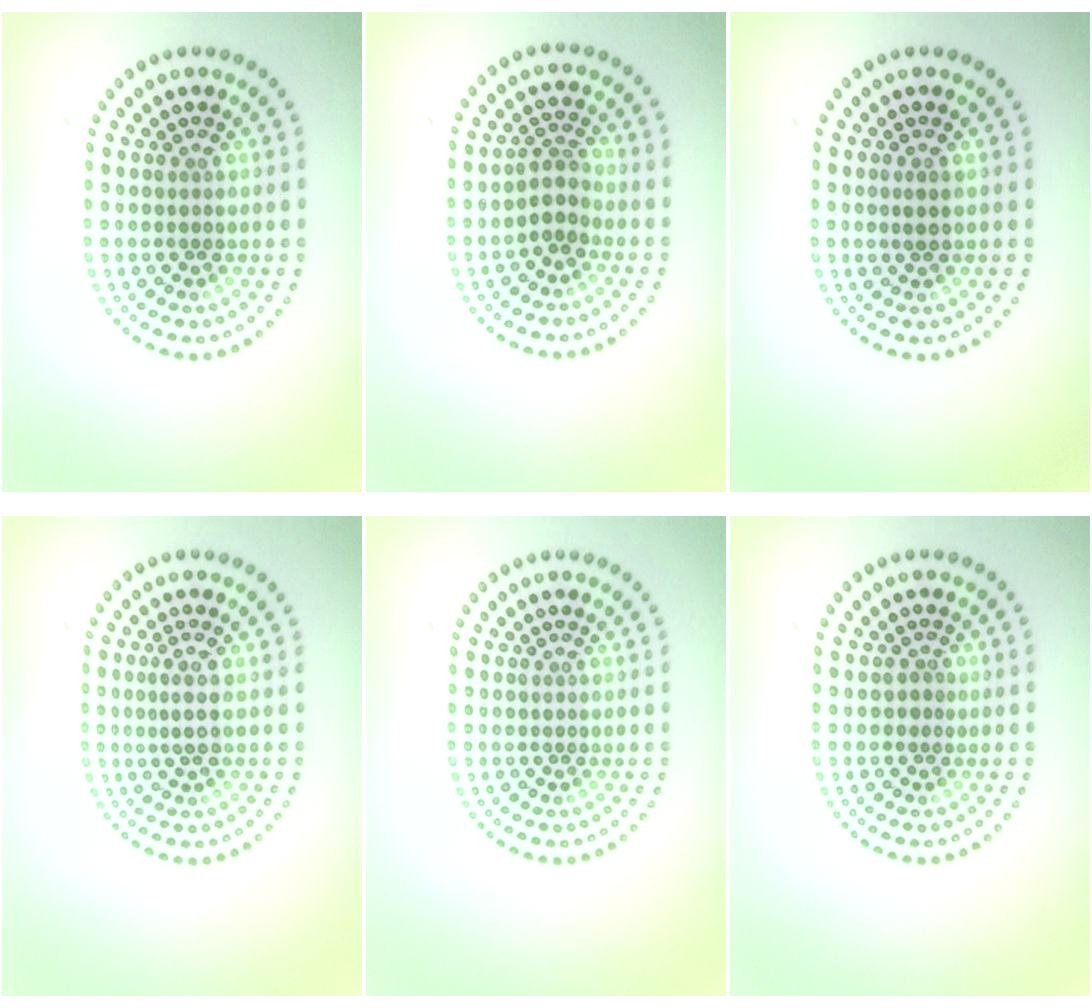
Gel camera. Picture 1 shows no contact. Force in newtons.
{"total": 2.2, "press": 1.9, "slide": 1.2}
{"total": 1.0, "press": 0.9, "slide": 0.5}
{"total": 1.7, "press": 1.4, "slide": 1.0}
{"total": 0.0}
{"total": 1.0, "press": 0.8, "slide": 0.5}